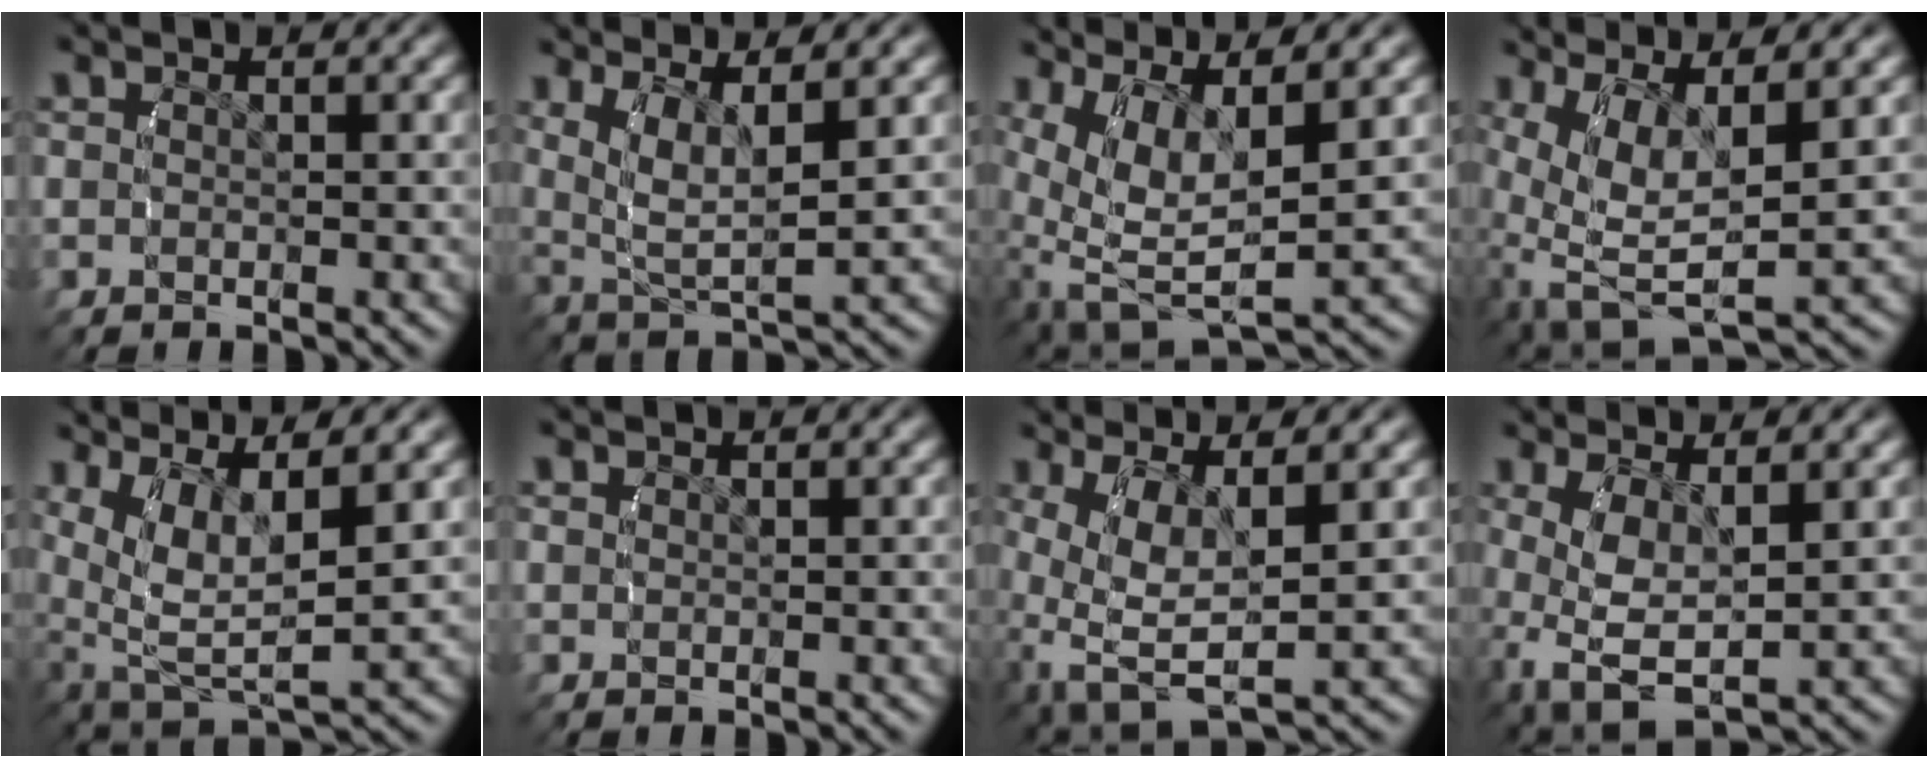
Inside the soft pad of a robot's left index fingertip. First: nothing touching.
{"total": 5.1, "force": [2.2, 1.7, 4.2], "torque": [-0.083, -0.019, 0.054]}
{"total": 9.7, "force": [-0.7, 6.0, 7.6], "torque": [-0.163, -0.056, 0.020]}
{"total": 8.8, "force": [-0.5, 5.2, 7.0], "torque": [-0.161, -0.052, 0.023]}
{"total": 7.7, "force": [0.7, 4.4, 6.3], "torque": [-0.140, -0.051, 0.045]}
{"total": 0.0}
{"total": 6.9, "force": [-0.8, 4.2, 5.5], "torque": [-0.137, -0.048, 0.013]}
{"total": 6.3, "force": [-1.1, 4.1, 4.6], "torque": [-0.131, -0.042, 0.006]}